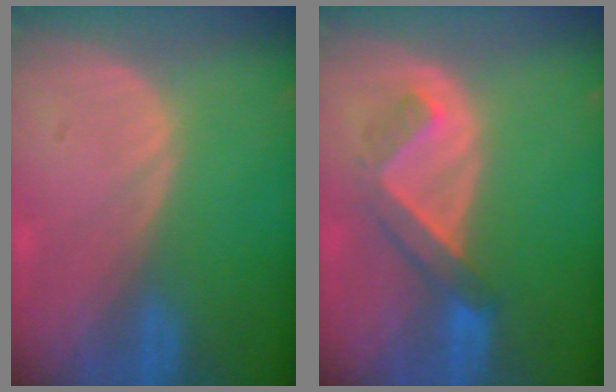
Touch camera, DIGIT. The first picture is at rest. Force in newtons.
{"total": 5.1, "press": 4.8, "slide": 1.6}